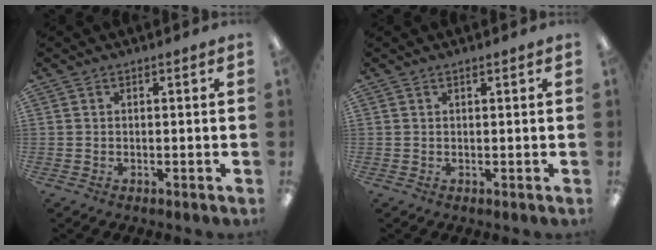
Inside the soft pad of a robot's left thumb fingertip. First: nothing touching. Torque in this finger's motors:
{"motor_torque": [-0.08, -0.13, -0.30, 0.06, 0.02]}